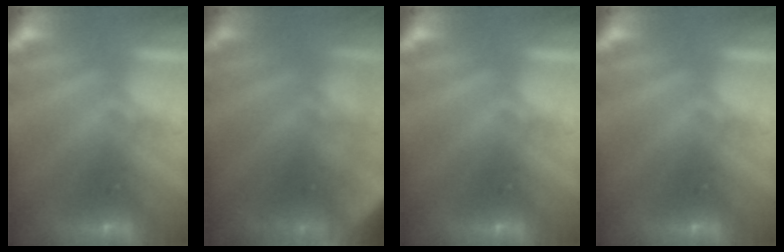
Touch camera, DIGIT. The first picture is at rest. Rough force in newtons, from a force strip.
{"total": 4.4}
{"total": 0.0}
{"total": 0.0}